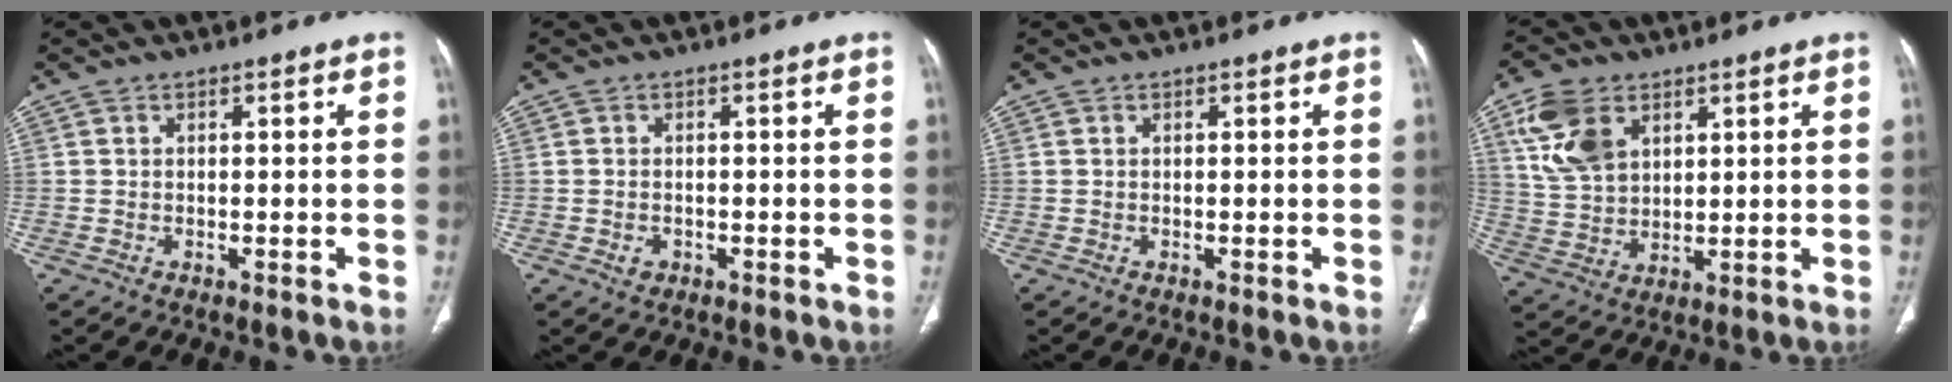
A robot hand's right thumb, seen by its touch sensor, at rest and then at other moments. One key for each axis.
{"total": 1.7, "fx": -0.6, "fy": 1.3, "fz": 0.8, "tx": -0.012, "ty": 0.007, "tz": -0.005}
{"total": 0.0}
{"total": 10.7, "fx": 4.9, "fy": 7.0, "fz": 6.5, "tx": -0.119, "ty": -0.011, "tz": 0.105}